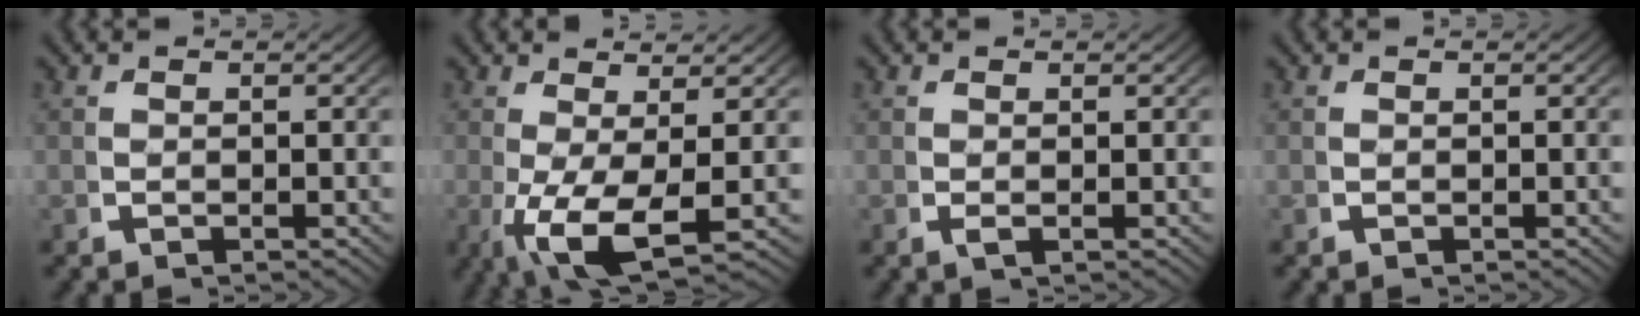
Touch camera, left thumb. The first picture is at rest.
{"total": 7.2, "force": [-1.8, 3.0, 6.3], "torque": [-0.134, -0.028, -0.006]}
{"total": 0.9, "force": [0.3, -0.3, 0.8], "torque": [-0.016, 0.006, 0.005]}
{"total": 0.0}